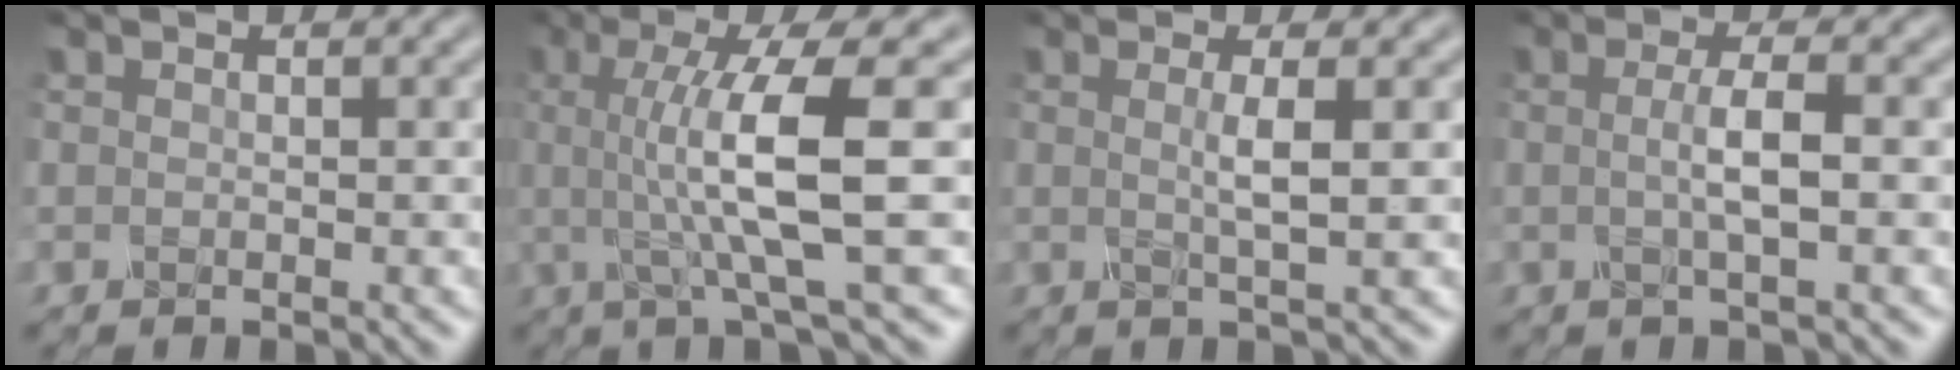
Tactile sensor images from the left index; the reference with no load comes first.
{"total": 8.1, "force": [0.3, 1.7, 7.9], "torque": [-0.127, -0.001, 0.005]}
{"total": 2.5, "force": [0.2, 0.4, 2.4], "torque": [-0.041, 0.000, -0.002]}
{"total": 2.8, "force": [0.0, 0.6, 2.7], "torque": [-0.049, 0.001, -0.005]}